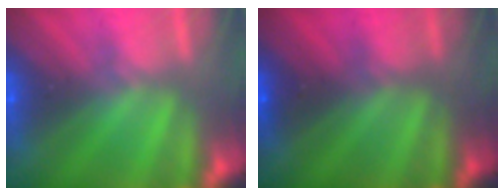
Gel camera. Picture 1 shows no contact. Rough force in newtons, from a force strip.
{"total": 1.8}